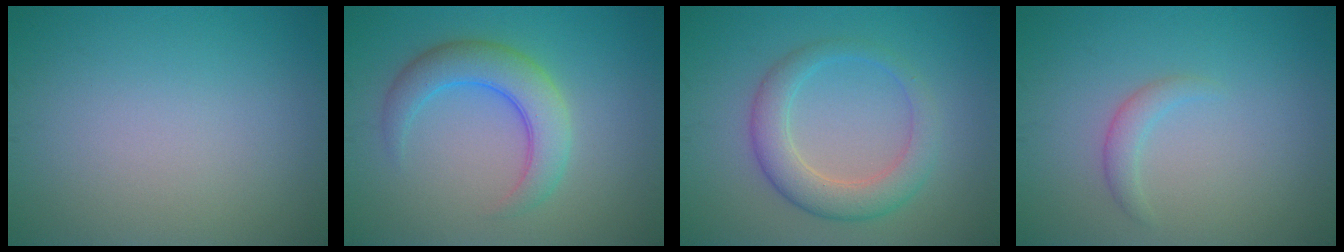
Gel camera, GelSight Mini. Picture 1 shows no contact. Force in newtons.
{"total": 4.8, "press": 4.8, "slide": 0.2}
{"total": 4.3, "press": 4.3, "slide": 0.1}
{"total": 1.4, "press": 1.4, "slide": 0.2}